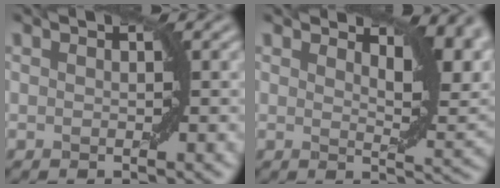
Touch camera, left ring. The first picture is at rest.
{"total": 5.5, "force": [3.3, 1.9, 4.0], "torque": [-0.053, -0.002, 0.050]}